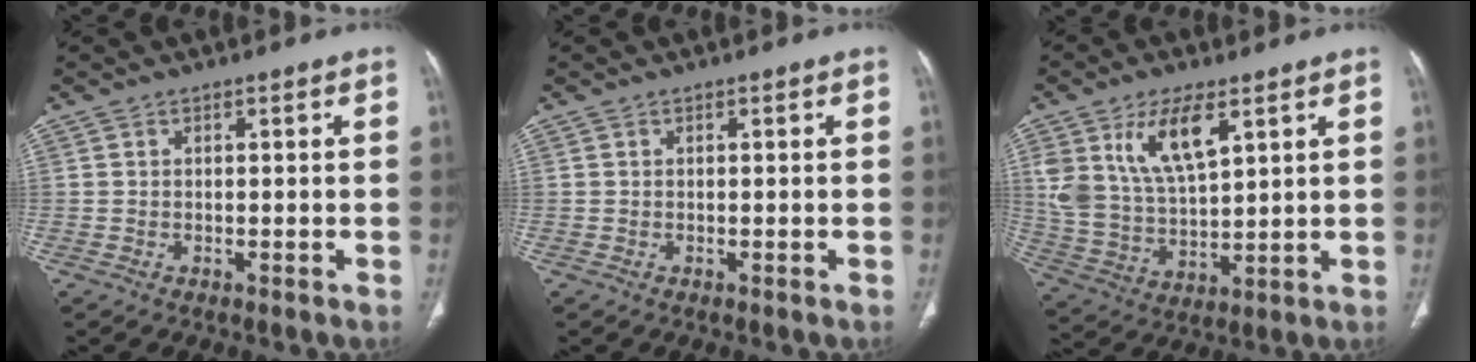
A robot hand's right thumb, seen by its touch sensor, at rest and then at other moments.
{"total": 0.0}
{"total": 13.2, "force": [6.2, 6.1, 9.9], "torque": [-0.182, -0.024, 0.131]}